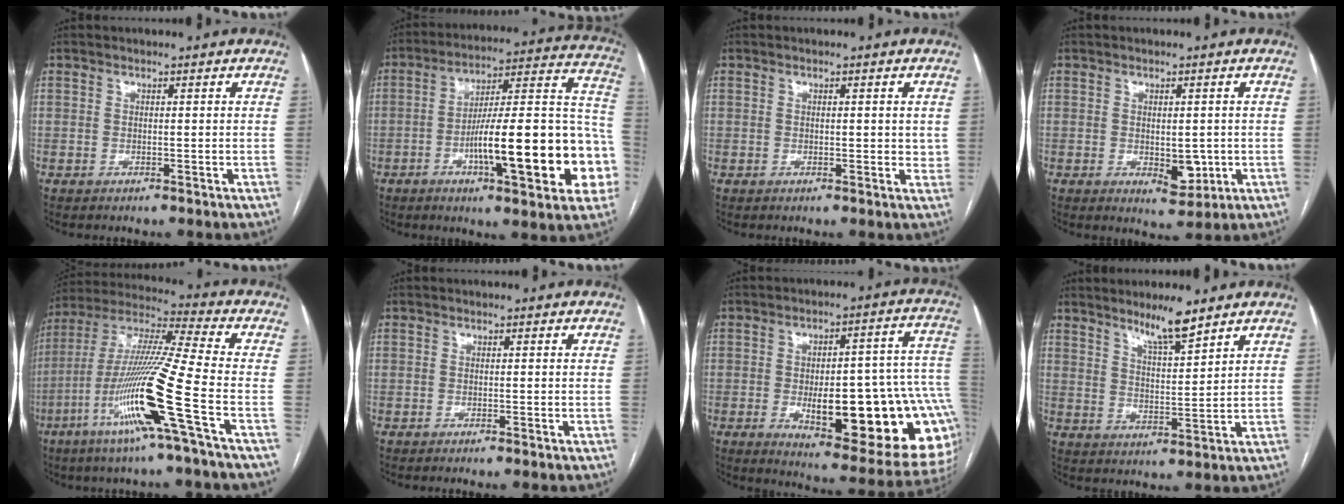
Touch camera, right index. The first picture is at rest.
{"total": 24.1, "force": [-6.7, 4.0, 22.8], "torque": [-0.263, 0.025, -0.090]}
{"total": 2.5, "force": [0.5, 1.0, 2.2], "torque": [-0.028, -0.003, 0.004]}
{"total": 4.2, "force": [-0.6, 2.1, 3.6], "torque": [-0.048, -0.010, 0.002]}
{"total": 18.2, "force": [-7.0, -1.5, 16.8], "torque": [-0.338, -0.020, -0.140]}
{"total": 0.7, "force": [-0.6, -0.2, 0.4], "torque": [-0.007, 0.004, -0.010]}
{"total": 25.9, "force": [-5.4, 7.0, 24.3], "torque": [-0.226, 0.020, -0.052]}
{"total": 6.6, "force": [5.3, 0.4, 4.0], "torque": [-0.071, -0.009, 0.096]}